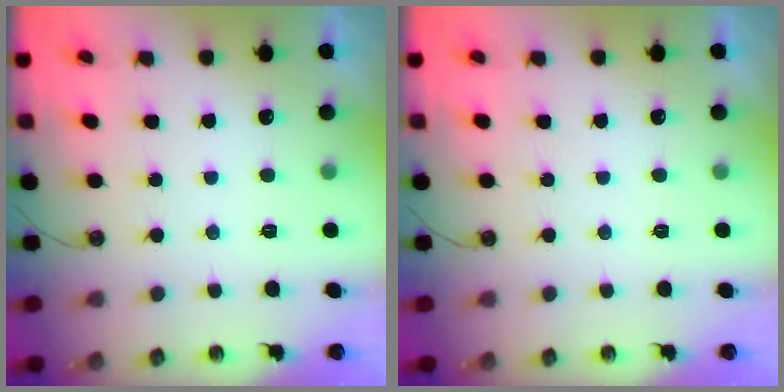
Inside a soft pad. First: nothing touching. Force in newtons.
{"total": 0.0}